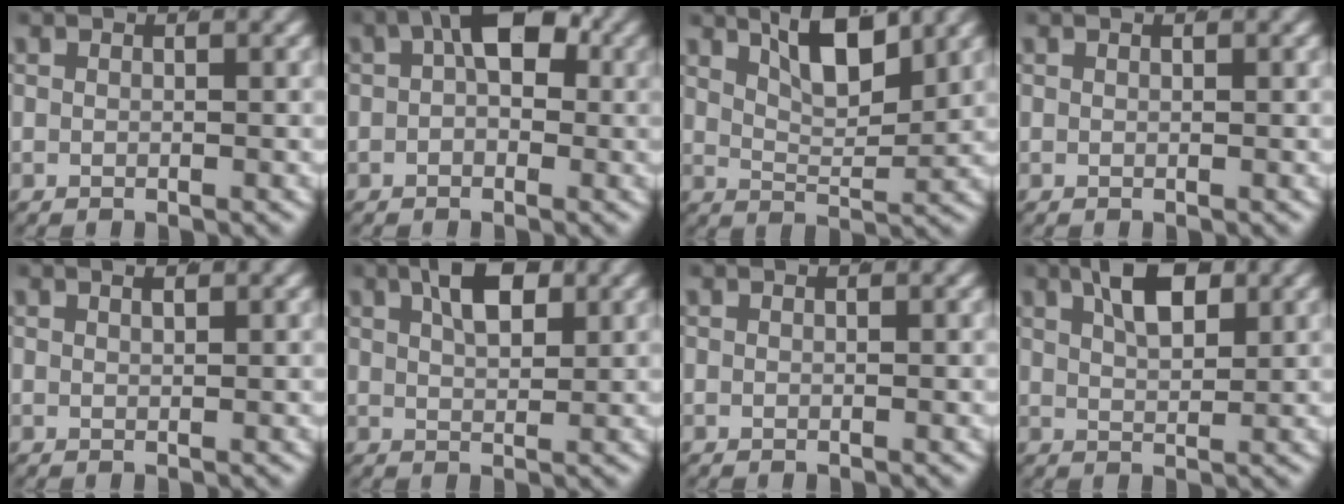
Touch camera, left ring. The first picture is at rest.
{"total": 4.8, "force": [1.4, 2.3, 4.0], "torque": [-0.058, -0.002, 0.024]}
{"total": 5.8, "force": [4.0, 1.7, 3.8], "torque": [-0.054, -0.005, 0.073]}
{"total": 0.0}
{"total": 0.9, "force": [0.5, -0.3, 0.6], "torque": [-0.003, -0.002, 0.012]}
{"total": 4.2, "force": [2.2, 1.3, 3.3], "torque": [-0.047, -0.002, 0.040]}
{"total": 0.0}
{"total": 4.6, "force": [2.5, 1.5, 3.5], "torque": [-0.057, -0.005, 0.047]}